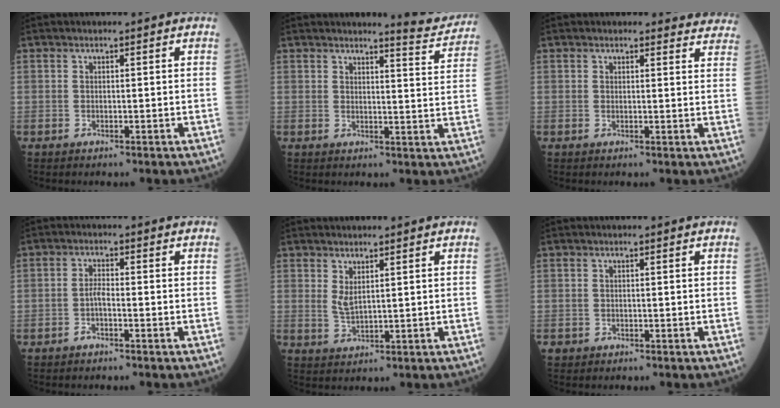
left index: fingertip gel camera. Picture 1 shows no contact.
{"total": 5.5, "force": [5.5, -0.2, 0.6], "torque": [-0.015, -0.035, 0.053]}
{"total": 7.2, "force": [7.0, 1.9, -0.1], "torque": [0.042, -0.020, 0.038]}
{"total": 1.9, "force": [-1.0, 0.4, 1.6], "torque": [-0.030, 0.002, -0.021]}
{"total": 2.1, "force": [1.0, 0.5, 1.8], "torque": [-0.046, -0.002, 0.028]}
{"total": 1.1, "force": [-0.5, 0.9, 0.5], "torque": [-0.015, 0.001, -0.005]}